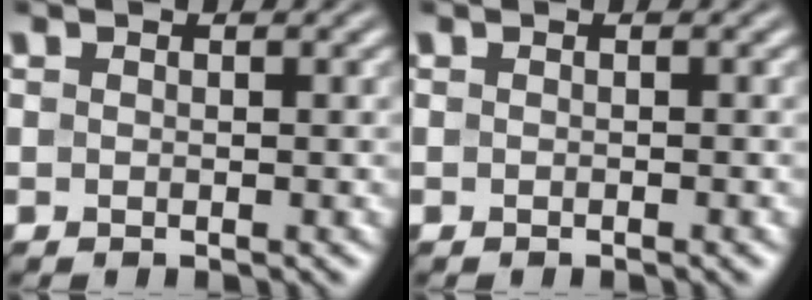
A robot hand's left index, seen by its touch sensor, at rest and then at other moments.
{"total": 0.6, "force": [-0.3, 0.0, 0.4], "torque": [-0.006, 0.002, -0.004]}